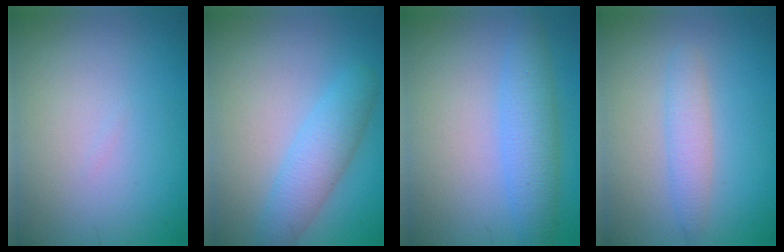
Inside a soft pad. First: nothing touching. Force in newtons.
{"total": 3.7, "press": 3.6, "slide": 0.2}
{"total": 3.8, "press": 3.8, "slide": 0.1}
{"total": 2.1, "press": 2.1, "slide": 0.1}